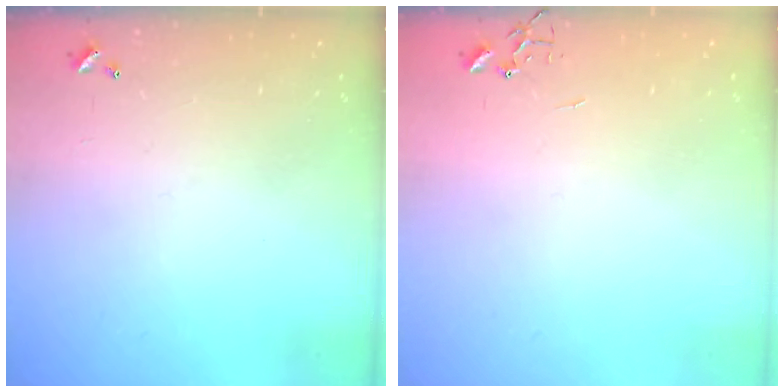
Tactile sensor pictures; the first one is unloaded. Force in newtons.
{"total": 0.0}